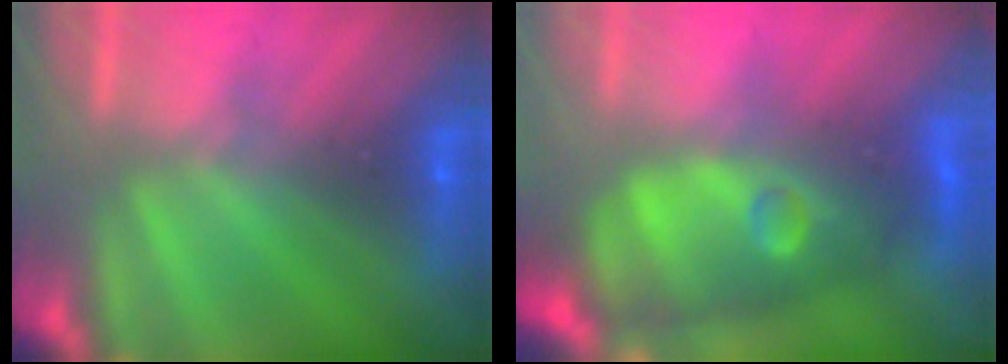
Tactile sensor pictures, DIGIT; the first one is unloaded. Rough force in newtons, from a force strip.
{"total": 11.8}